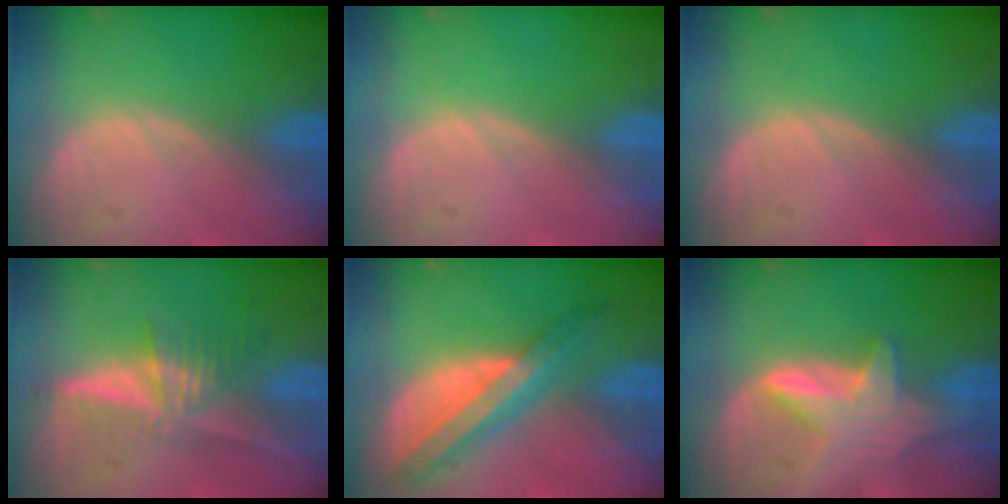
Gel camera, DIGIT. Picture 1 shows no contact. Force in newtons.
{"total": 0.0}
{"total": 0.0}
{"total": 5.3, "press": 5.2, "slide": 1.1}
{"total": 8.1, "press": 6.8, "slide": 4.3}
{"total": 6.0, "press": 5.9, "slide": 1.1}